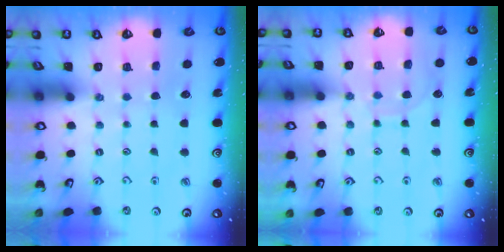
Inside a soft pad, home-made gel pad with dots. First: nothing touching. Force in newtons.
{"total": 7.6, "press": 7.5, "slide": 0.7}